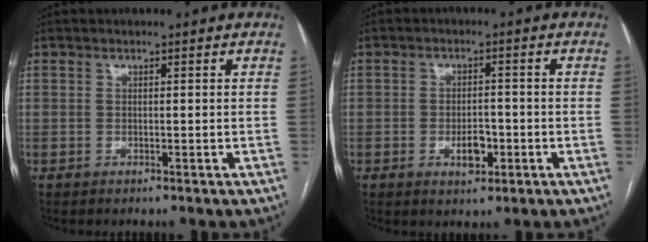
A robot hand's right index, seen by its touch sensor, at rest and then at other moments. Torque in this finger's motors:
{"motor_torque": [0.45, -0.11, 0.33, 0.04]}